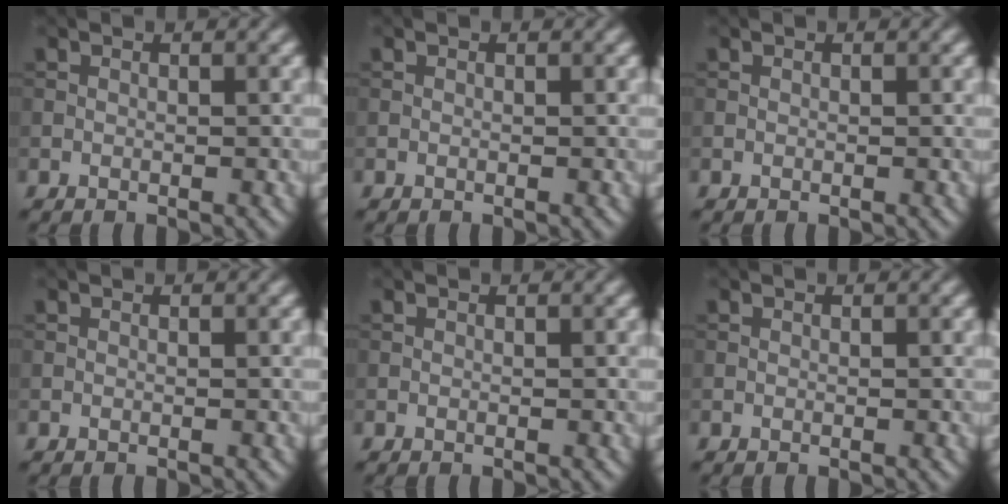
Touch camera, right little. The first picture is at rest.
{"total": 0.0}
{"total": 0.0}
{"total": 0.0}
{"total": 0.0}
{"total": 0.0}